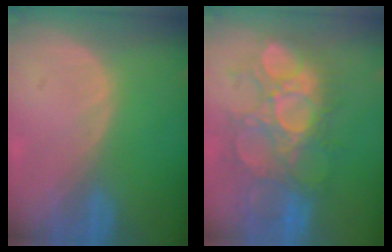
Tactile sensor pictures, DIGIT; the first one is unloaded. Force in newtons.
{"total": 10.8, "press": 10.5, "slide": 2.4}